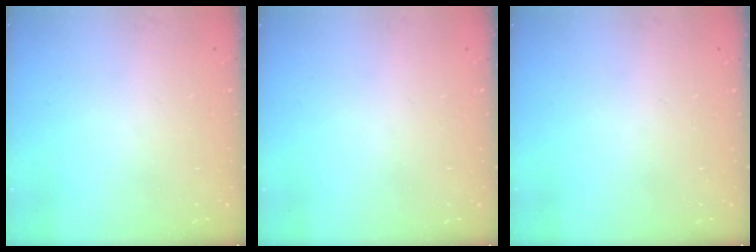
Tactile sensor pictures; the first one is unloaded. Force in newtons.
{"total": 0.0}
{"total": 0.0}